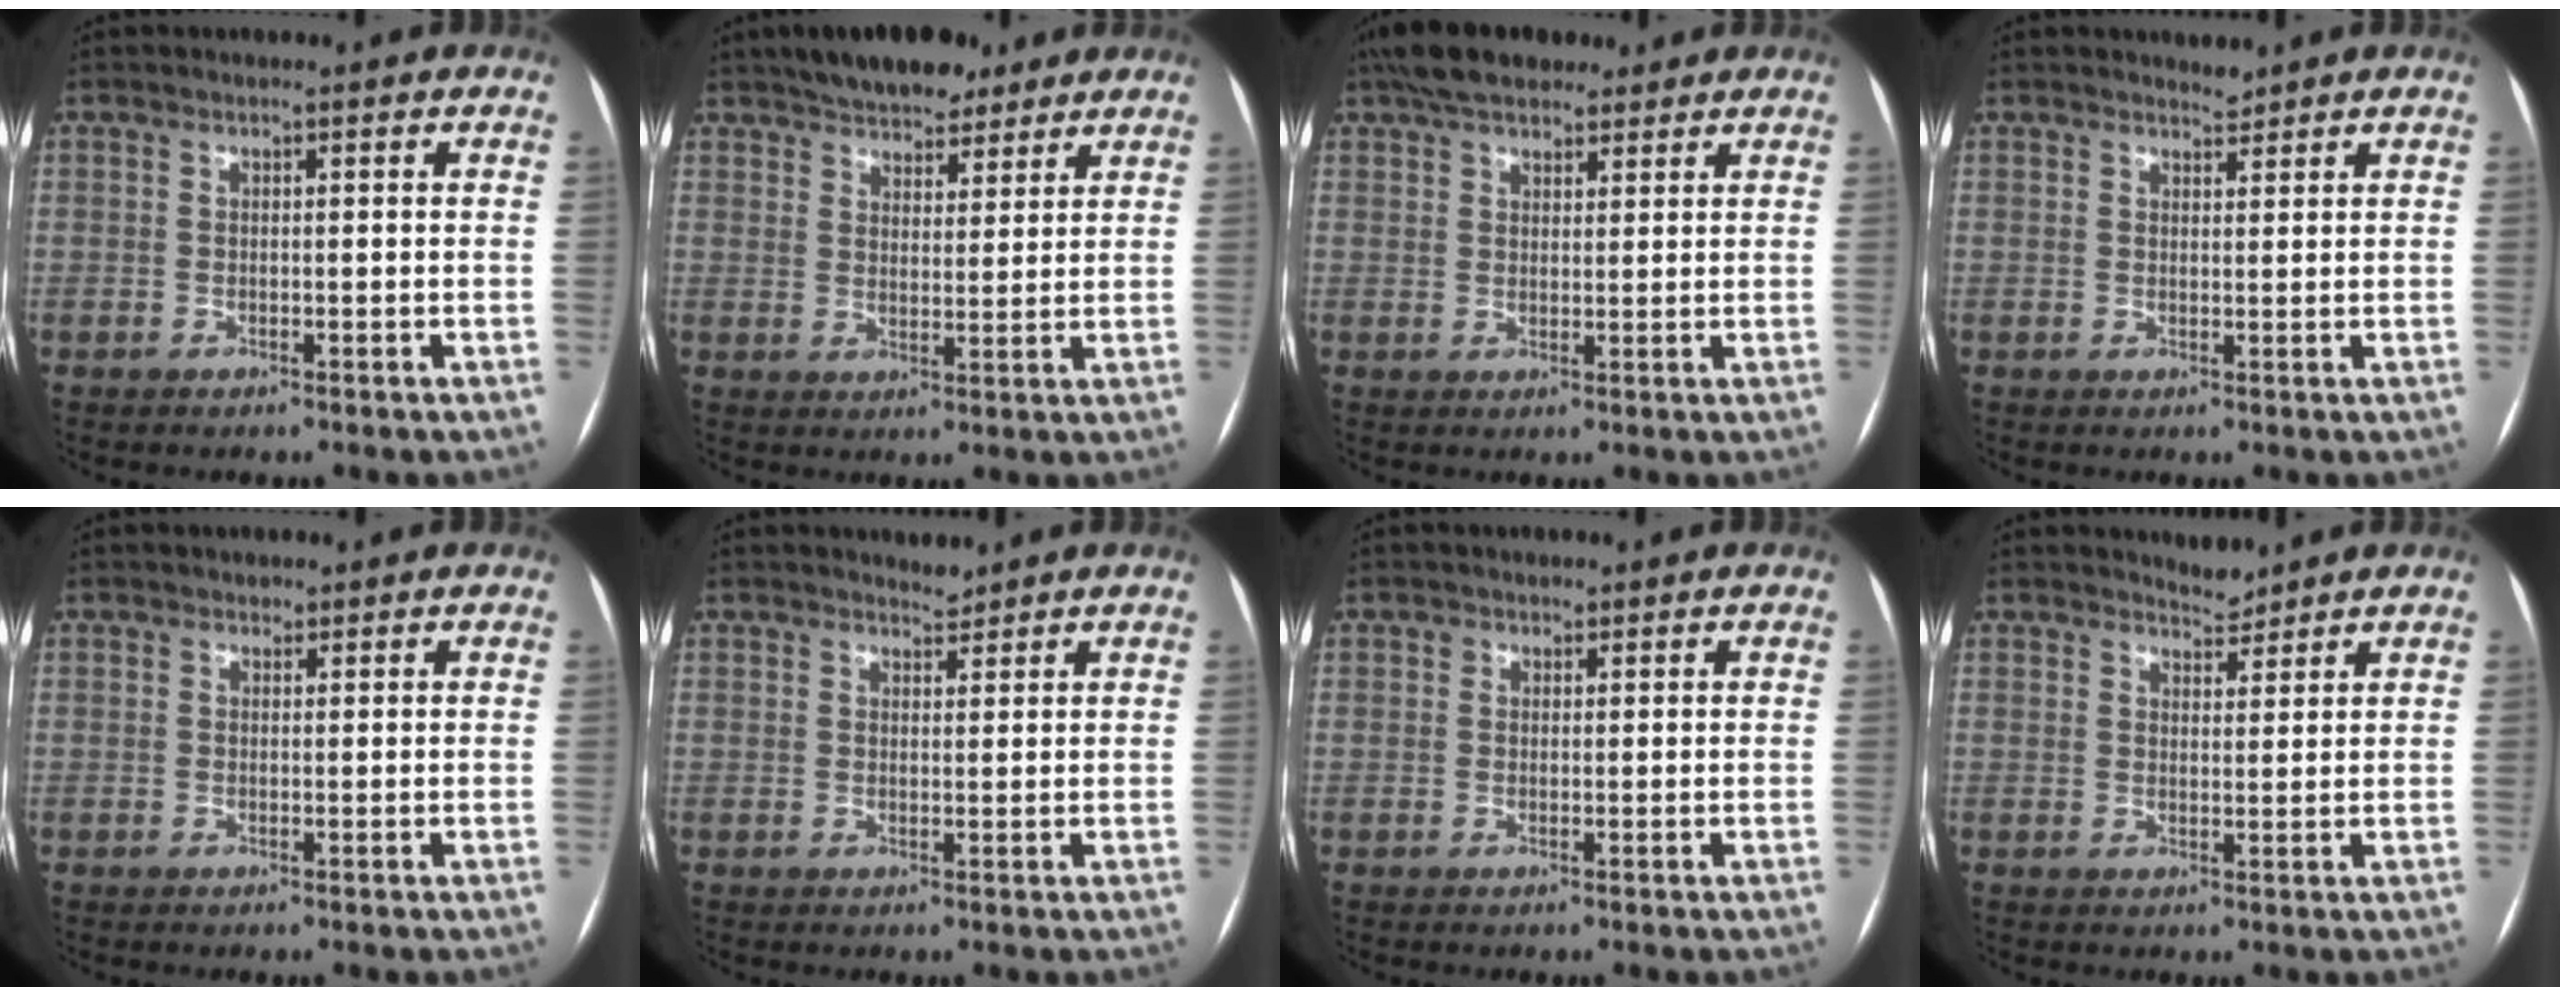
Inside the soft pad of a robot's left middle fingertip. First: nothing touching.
{"total": 10.1, "force": [8.2, 3.9, 4.6], "torque": [-0.061, 0.018, 0.125]}
{"total": 9.5, "force": [7.4, 4.0, 4.4], "torque": [-0.068, 0.035, 0.126]}
{"total": 1.3, "force": [1.3, 0.2, -0.1], "torque": [-0.005, -0.005, 0.022]}
{"total": 0.7, "force": [0.6, 0.4, 0.1], "torque": [-0.004, -0.001, 0.007]}
{"total": 1.5, "force": [1.5, 0.2, 0.0], "torque": [-0.004, -0.005, 0.025]}
{"total": 1.0, "force": [0.6, 0.8, 0.0], "torque": [0.007, -0.004, 0.004]}
{"total": 2.4, "force": [2.4, 0.4, -0.1], "torque": [0.001, -0.006, 0.040]}